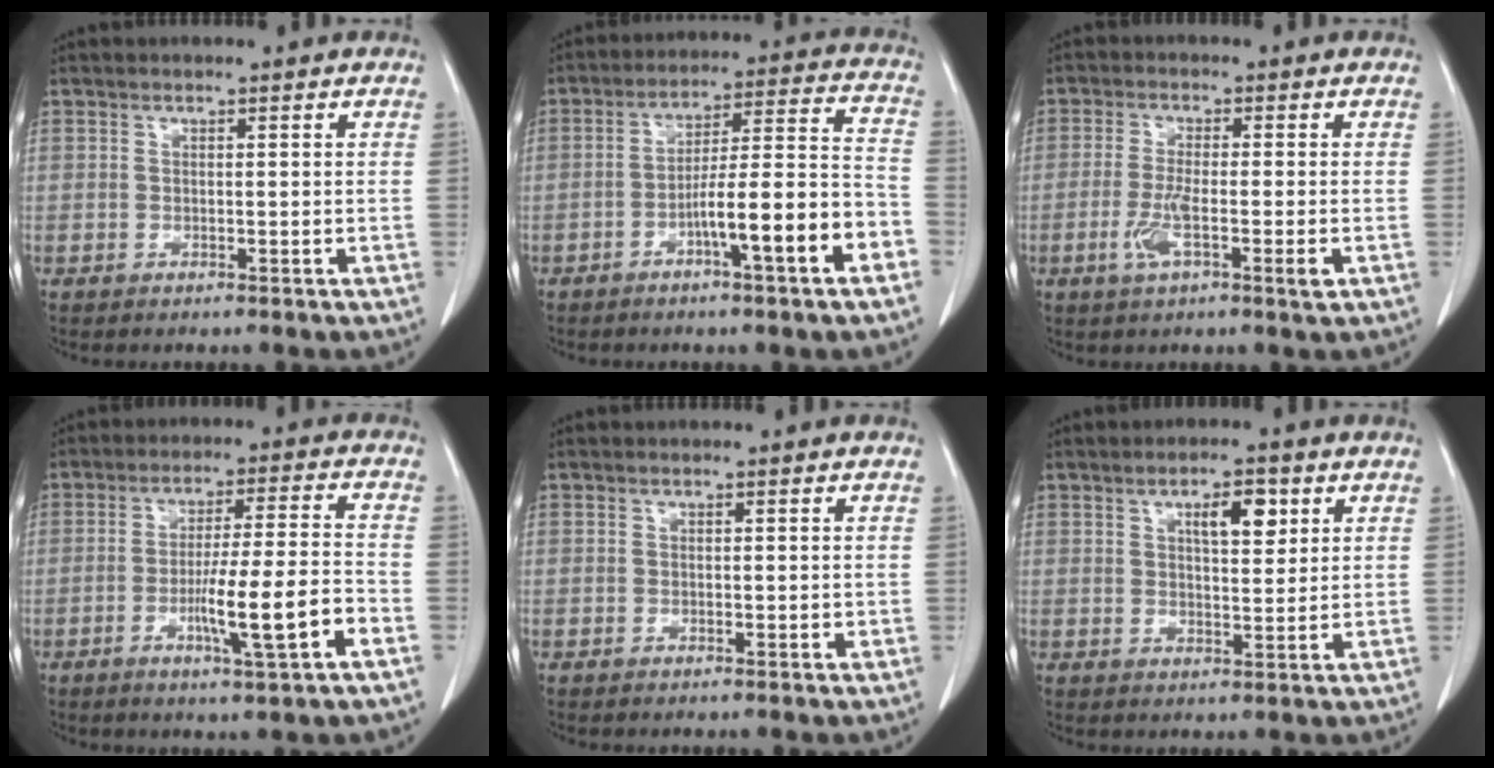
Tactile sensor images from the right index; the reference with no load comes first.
{"total": 13.1, "force": [-5.8, 0.5, 11.8], "torque": [-0.181, 0.021, -0.087]}
{"total": 6.1, "force": [-2.2, 0.4, 5.7], "torque": [-0.109, -0.010, -0.039]}
{"total": 10.9, "force": [-4.0, -0.2, 10.1], "torque": [-0.169, -0.002, -0.064]}
{"total": 0.8, "force": [-0.1, 0.3, 0.7], "torque": [-0.010, 0.000, 0.000]}
{"total": 5.5, "force": [2.4, 1.8, 4.5], "torque": [-0.074, 0.004, 0.040]}